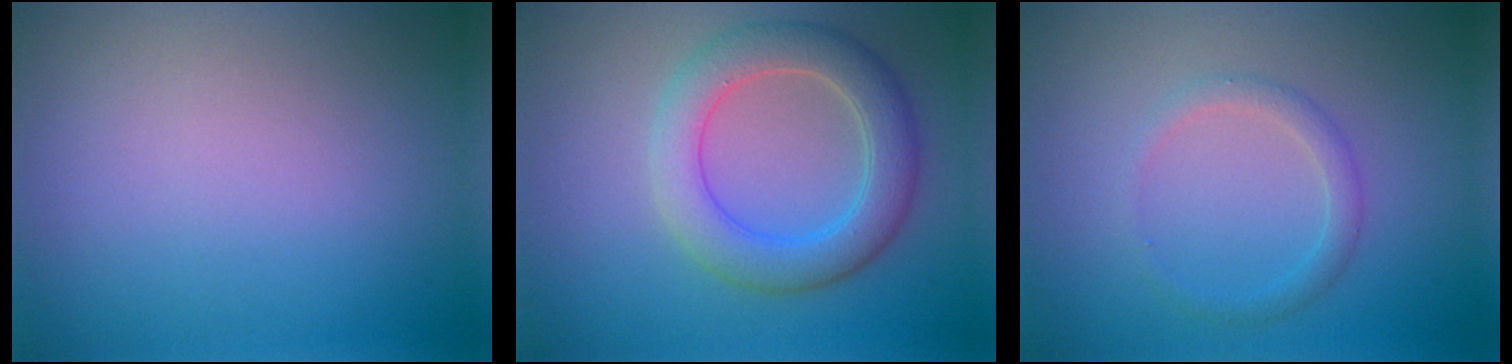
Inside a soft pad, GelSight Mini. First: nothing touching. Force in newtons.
{"total": 5.1, "press": 5.0, "slide": 0.4}
{"total": 1.7, "press": 1.7, "slide": 0.0}